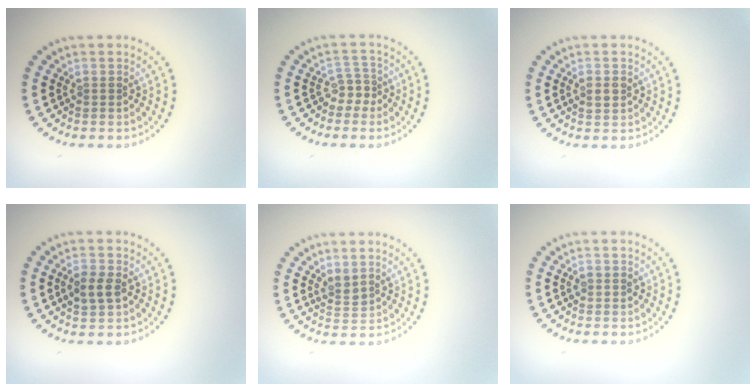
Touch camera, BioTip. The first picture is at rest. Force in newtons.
{"total": 1.8, "press": 1.2, "slide": 1.3}
{"total": 1.0, "press": 1.0, "slide": 0.0}
{"total": 2.6, "press": 2.6, "slide": 0.1}
{"total": 1.5, "press": 1.3, "slide": 0.7}
{"total": 1.0, "press": 1.0, "slide": 0.3}